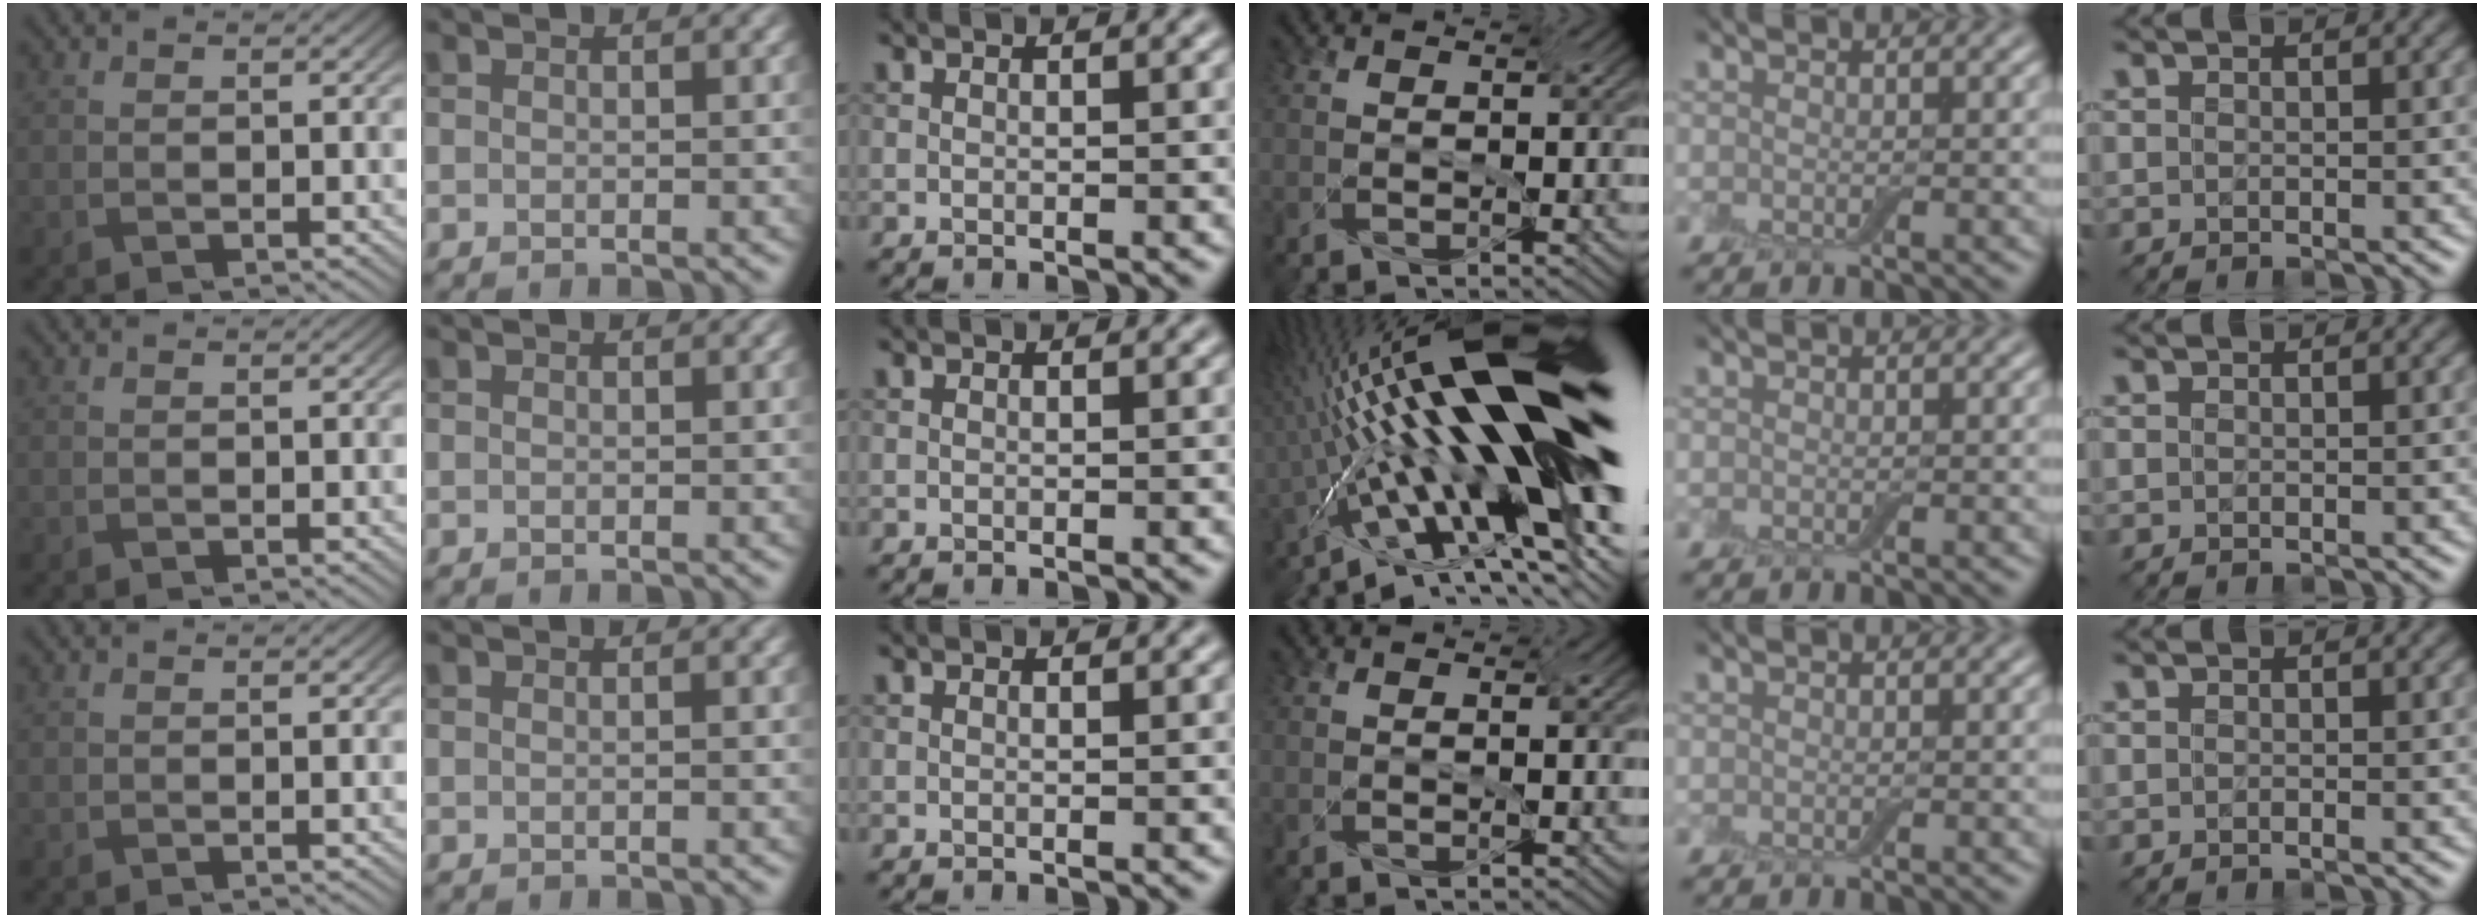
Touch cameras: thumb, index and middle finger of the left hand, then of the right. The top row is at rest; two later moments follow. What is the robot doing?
{"motion": "screw", "object": "jar lid"}